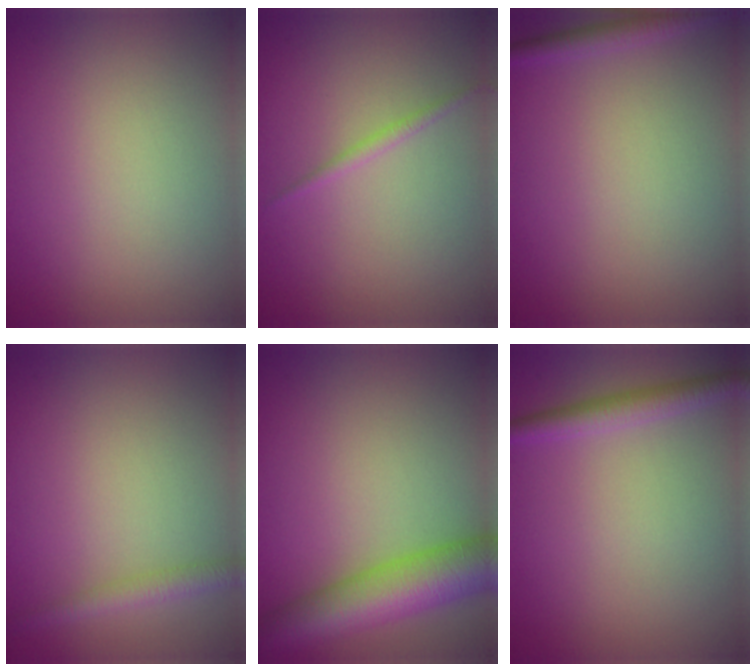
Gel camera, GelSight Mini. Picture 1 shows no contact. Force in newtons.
{"total": 0.9, "press": 0.9, "slide": 0.0}
{"total": 1.6, "press": 1.6, "slide": 0.1}
{"total": 2.0, "press": 2.0, "slide": 0.1}
{"total": 8.7, "press": 8.7, "slide": 0.3}
{"total": 2.3, "press": 2.3, "slide": 0.1}